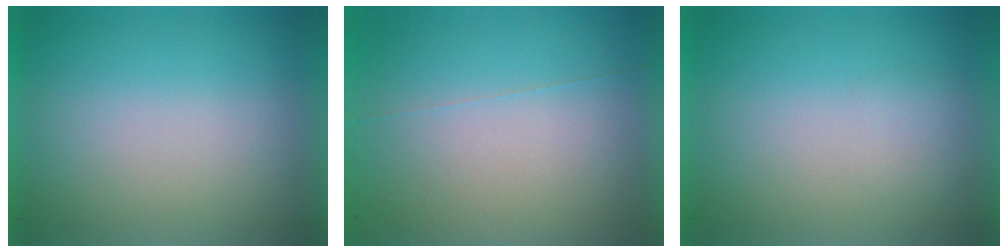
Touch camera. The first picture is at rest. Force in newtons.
{"total": 5.9}
{"total": 1.1}